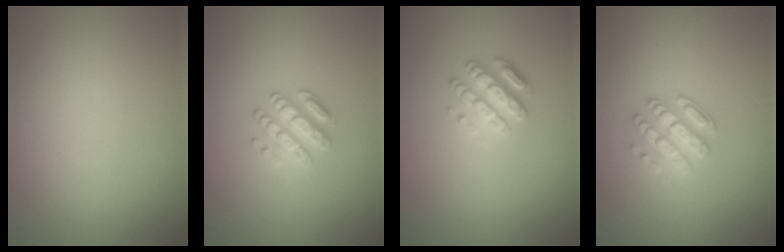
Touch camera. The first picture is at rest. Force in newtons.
{"total": 2.8, "press": 2.6, "slide": 0.9}
{"total": 2.8, "press": 2.7, "slide": 0.6}
{"total": 2.8, "press": 2.7, "slide": 0.8}